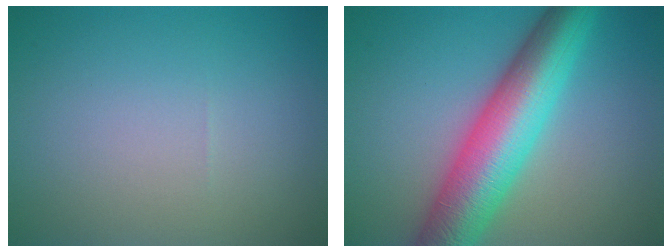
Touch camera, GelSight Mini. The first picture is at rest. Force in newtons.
{"total": 10.1, "press": 10.1, "slide": 0.1}